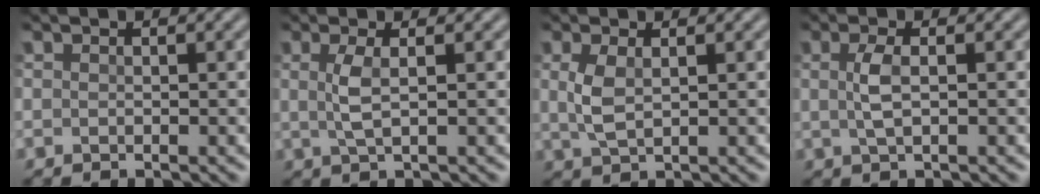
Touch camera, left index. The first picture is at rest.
{"total": 2.0, "force": [0.3, 0.1, 2.0], "torque": [-0.048, 0.001, 0.006]}
{"total": 2.4, "force": [0.3, 1.1, 2.2], "torque": [-0.053, 0.001, 0.010]}
{"total": 2.2, "force": [0.1, 0.6, 2.1], "torque": [-0.049, 0.002, 0.003]}